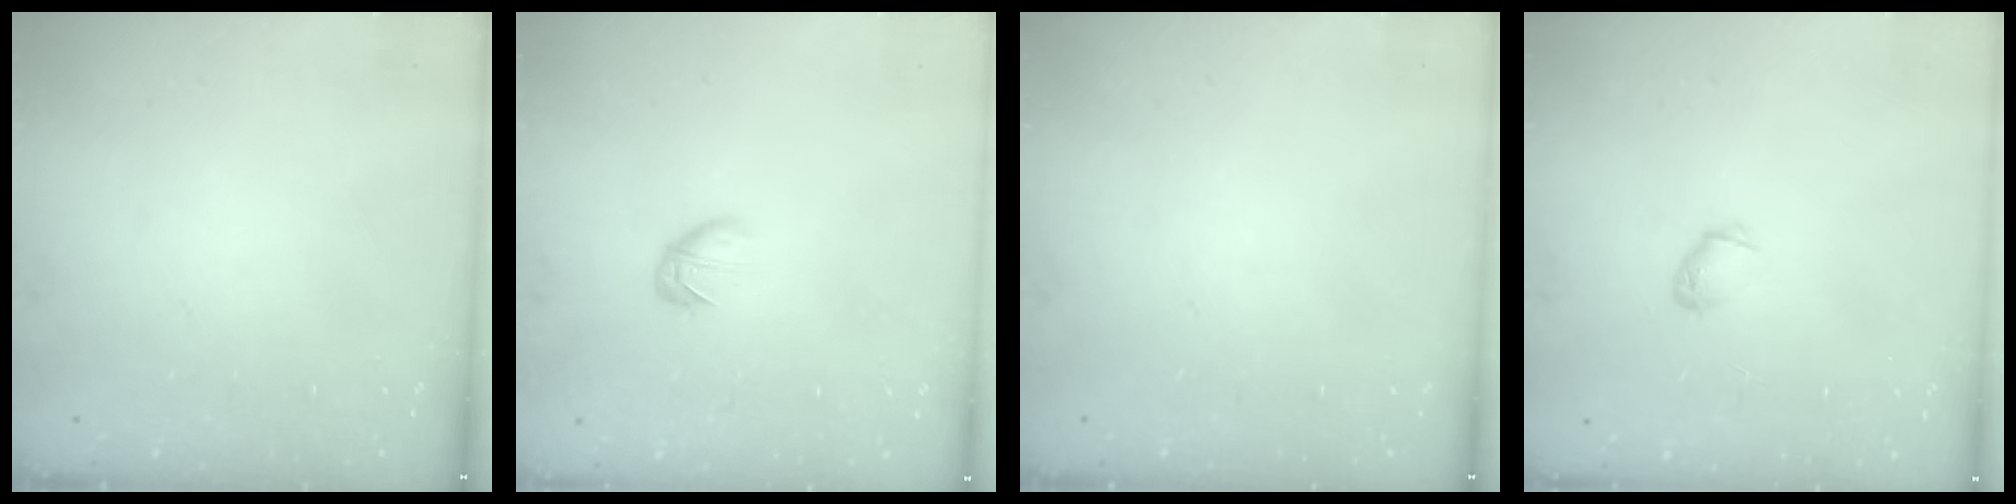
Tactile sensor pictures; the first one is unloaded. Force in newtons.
{"total": 3.3, "press": 3.2, "slide": 0.9}
{"total": 0.0}
{"total": 2.3, "press": 2.3, "slide": 0.5}